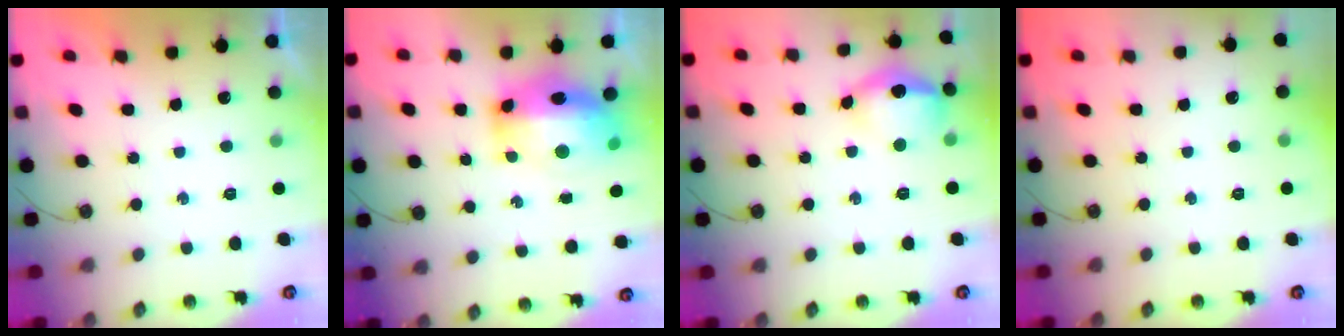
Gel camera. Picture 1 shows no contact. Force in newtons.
{"total": 17.2, "press": 17.2, "slide": 1.6}
{"total": 14.3, "press": 14.3, "slide": 1.3}
{"total": 0.0}